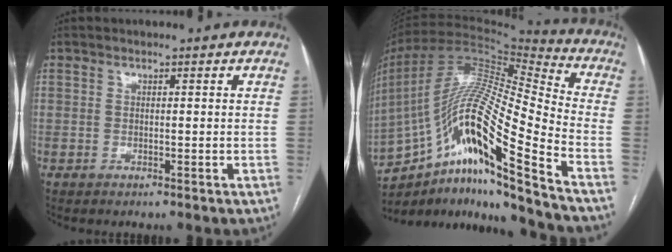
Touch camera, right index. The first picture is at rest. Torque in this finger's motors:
{"motor_torque": [0.57, -0.47, 0.82, 0.21]}